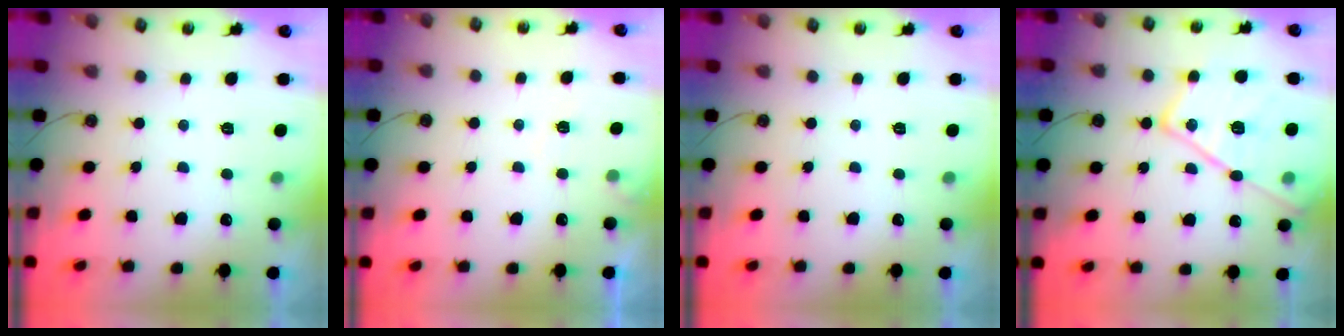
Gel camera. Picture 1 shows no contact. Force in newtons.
{"total": 4.4, "press": 4.3, "slide": 0.6}
{"total": 0.0}
{"total": 19.9, "press": 19.8, "slide": 1.2}